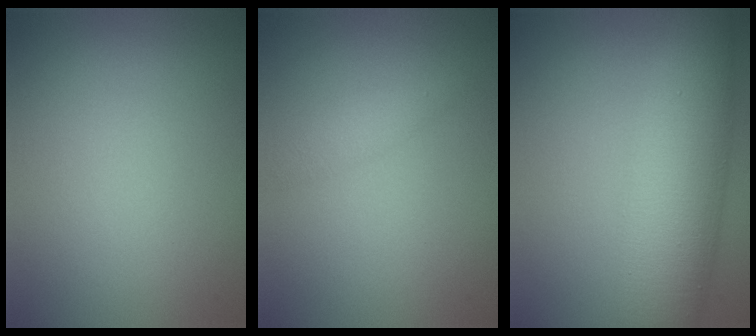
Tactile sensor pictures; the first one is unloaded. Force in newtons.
{"total": 1.3, "press": 1.3, "slide": 0.1}
{"total": 8.9, "press": 8.9, "slide": 0.0}